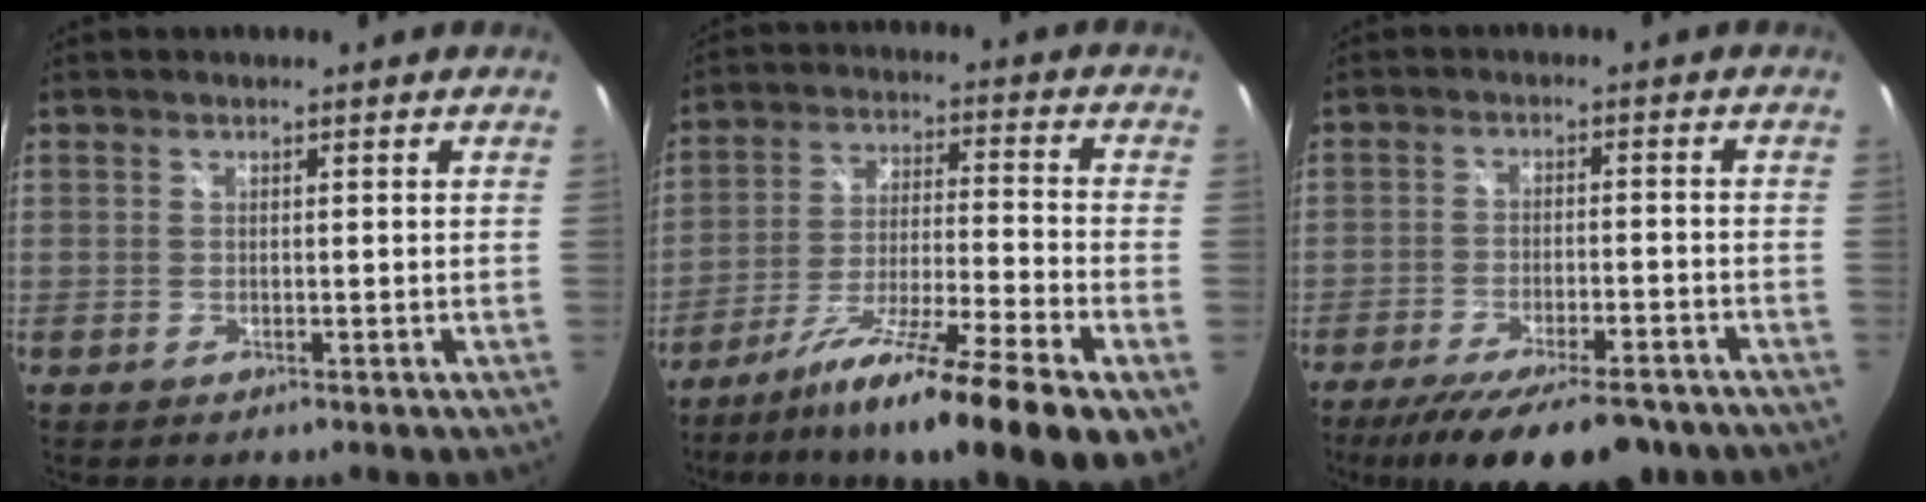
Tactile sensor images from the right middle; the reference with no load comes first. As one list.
[{"total": 19.5, "force": [-12.8, 1.1, 14.7], "torque": [-0.233, -0.037, -0.204]}, {"total": 16.4, "force": [-12.6, 4.6, 9.3], "torque": [-0.177, -0.039, -0.184]}]